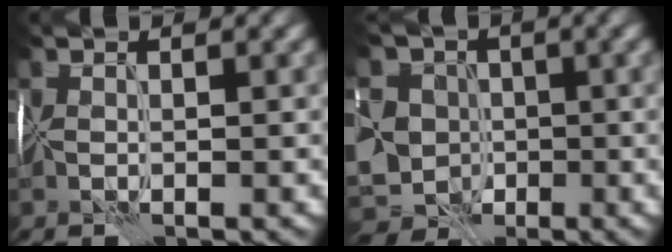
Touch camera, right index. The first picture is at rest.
{"total": 8.6, "force": [-2.5, 7.7, 3.0], "torque": [-0.046, -0.006, -0.058]}